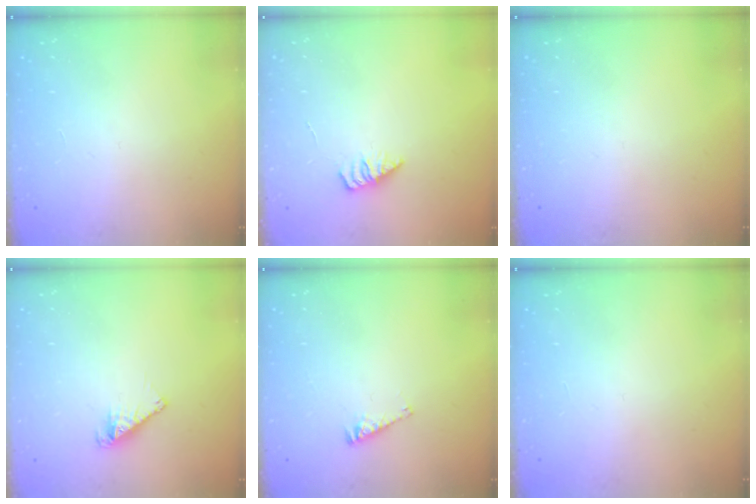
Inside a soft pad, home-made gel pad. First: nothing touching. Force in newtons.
{"total": 2.2, "press": 2.1, "slide": 0.3}
{"total": 0.0}
{"total": 3.4, "press": 3.4, "slide": 0.3}
{"total": 2.9, "press": 2.9, "slide": 0.4}
{"total": 0.0}